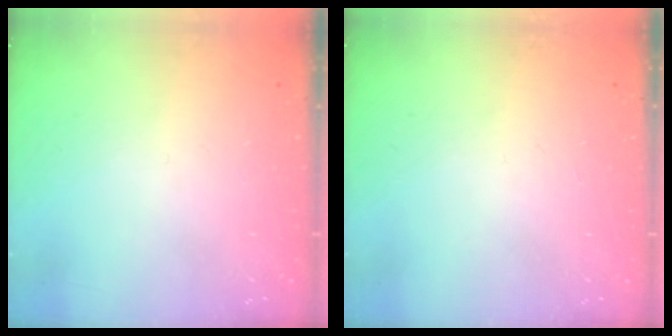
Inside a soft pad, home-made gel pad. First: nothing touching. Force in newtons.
{"total": 0.0}